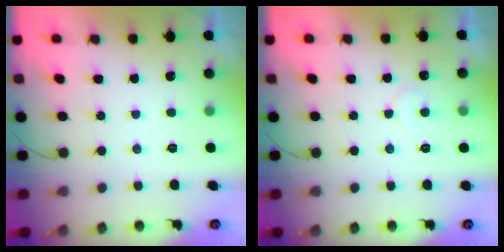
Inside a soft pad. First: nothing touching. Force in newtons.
{"total": 4.0, "press": 4.0, "slide": 0.2}